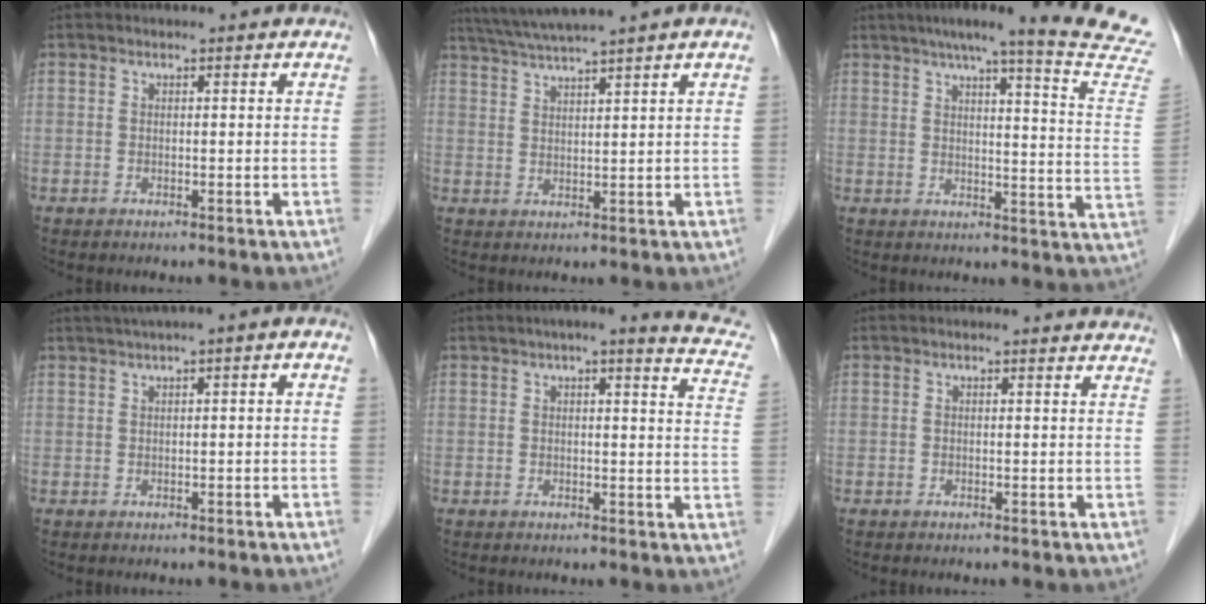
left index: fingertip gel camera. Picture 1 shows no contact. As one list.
[{"total": 7.3, "force": [5.9, -1.4, 4.0], "torque": [-0.070, 0.020, 0.102]}, {"total": 21.7, "force": [18.8, -1.3, 10.8], "torque": [-0.145, -0.061, 0.215]}, {"total": 4.3, "force": [1.4, 0.6, 4.0], "torque": [-0.058, 0.021, 0.016]}, {"total": 11.9, "force": [9.8, 1.7, 6.6], "torque": [-0.063, -0.012, 0.082]}, {"total": 2.1, "force": [2.0, 0.6, 0.5], "torque": [-0.010, -0.001, 0.003]}]